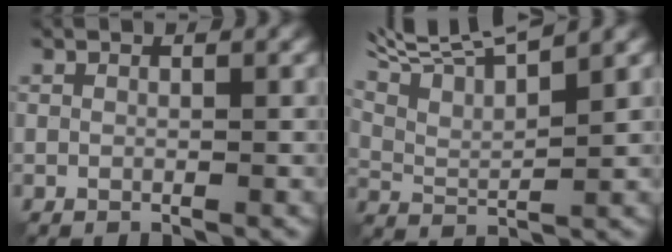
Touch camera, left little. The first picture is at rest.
{"total": 7.5, "force": [5.4, 1.6, 5.0], "torque": [-0.104, 0.016, 0.092]}